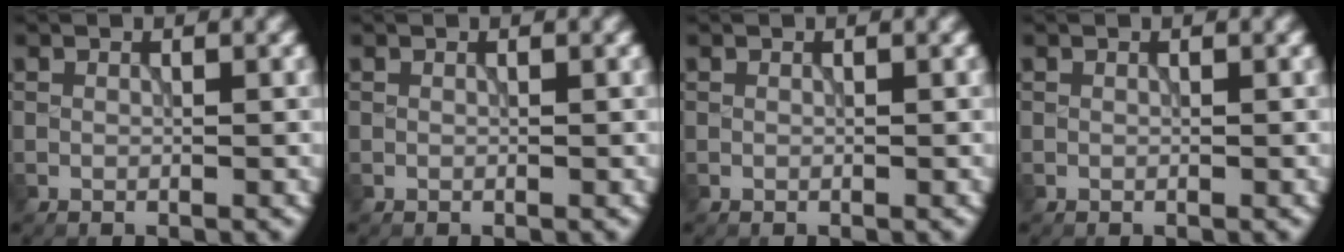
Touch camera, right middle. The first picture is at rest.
{"total": 0.0}
{"total": 0.0}
{"total": 0.0}